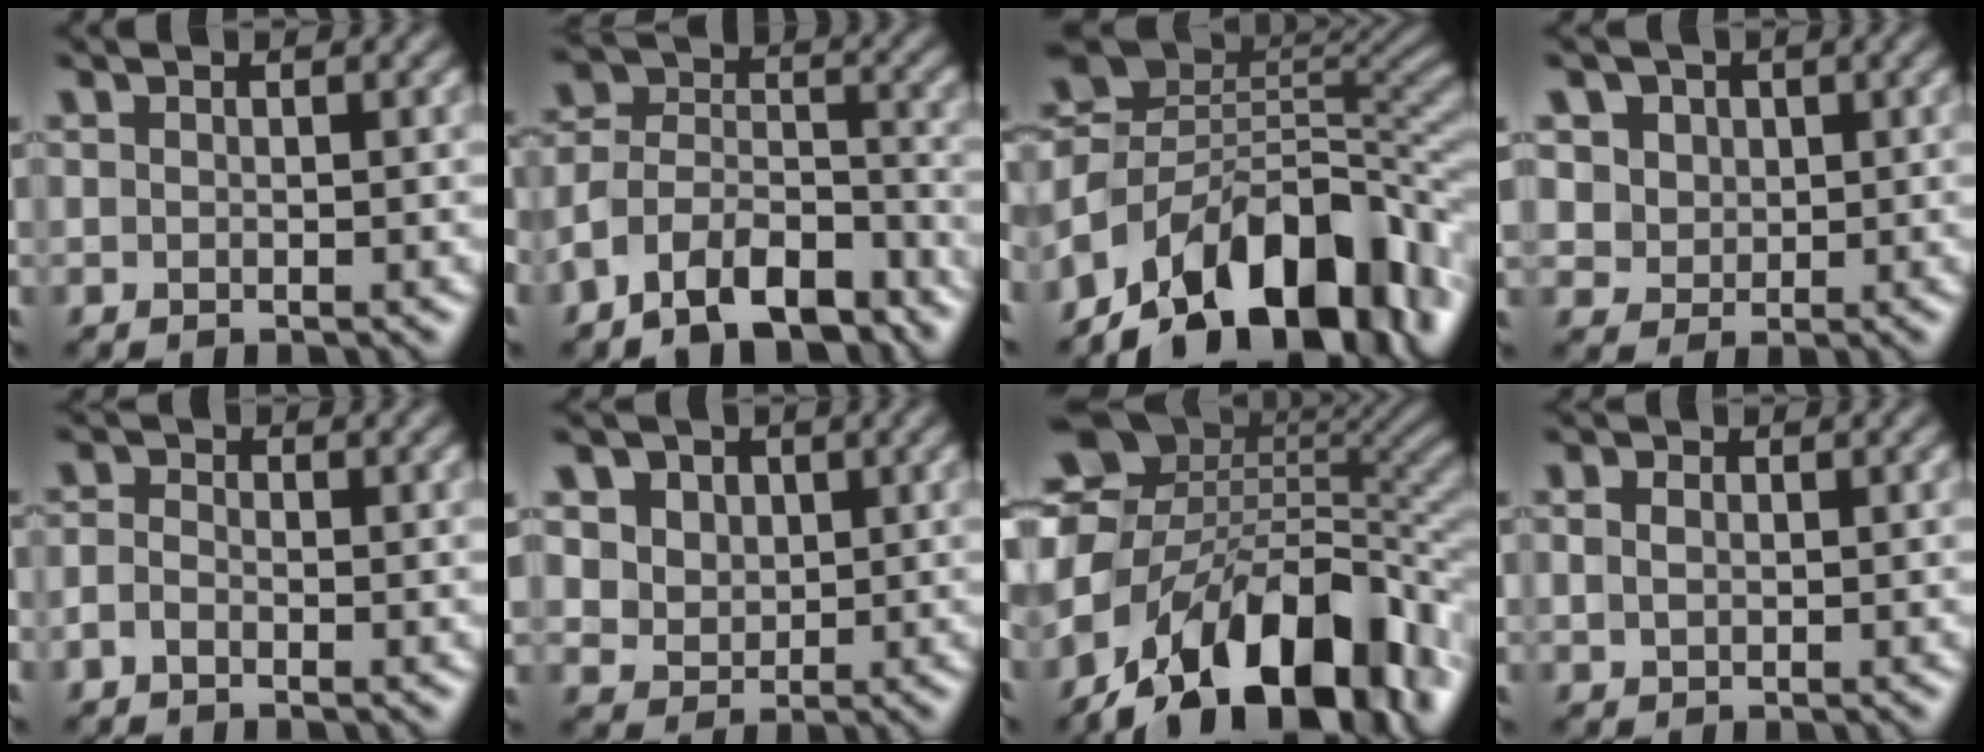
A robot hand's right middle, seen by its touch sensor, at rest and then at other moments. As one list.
[{"total": 9.9, "force": [-7.0, 4.9, 5.0], "torque": [-0.089, 0.001, -0.136]}, {"total": 15.3, "force": [-8.9, 8.1, 9.4], "torque": [-0.163, 0.013, -0.154]}, {"total": 4.9, "force": [2.5, 3.8, 1.7], "torque": [-0.049, -0.003, 0.043]}, {"total": 1.7, "force": [-0.8, 1.2, 0.9], "torque": [-0.018, 0.001, -0.020]}, {"total": 7.0, "force": [3.7, 5.2, 2.9], "torque": [-0.072, 0.006, 0.056]}, {"total": 16.8, "force": [-8.3, 9.4, 11.1], "torque": [-0.180, 0.007, -0.141]}, {"total": 1.5, "force": [0.4, 1.2, 0.8], "torque": [-0.012, 0.005, 0.005]}]